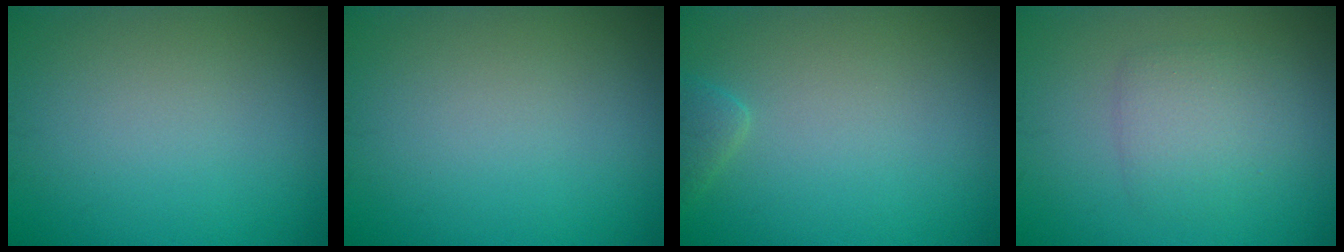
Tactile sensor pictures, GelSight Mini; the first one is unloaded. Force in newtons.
{"total": 0.0}
{"total": 1.3, "press": 1.3, "slide": 0.1}
{"total": 2.8, "press": 2.8, "slide": 0.0}